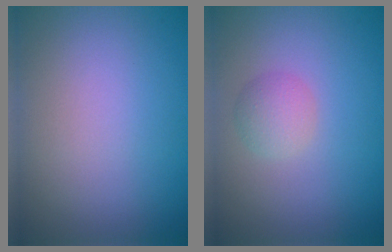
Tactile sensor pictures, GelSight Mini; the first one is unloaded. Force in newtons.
{"total": 1.9, "press": 1.9, "slide": 0.1}